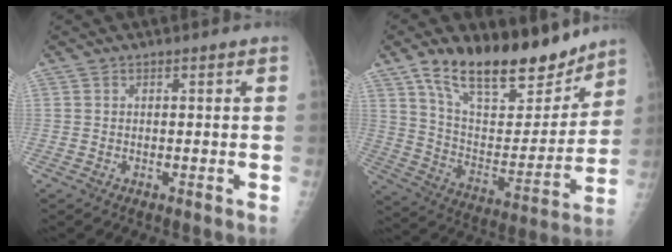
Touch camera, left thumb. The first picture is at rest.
{"total": 22.3, "force": [16.5, 8.9, 12.1], "torque": [-0.157, -0.081, 0.279]}